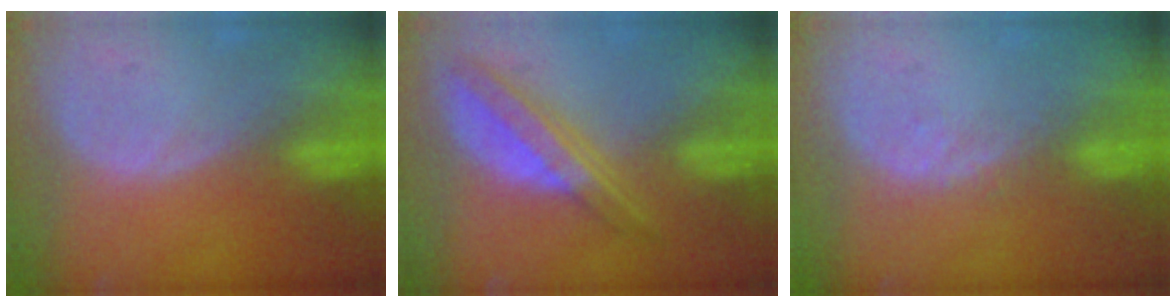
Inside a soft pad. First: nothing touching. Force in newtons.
{"total": 6.6, "press": 5.8, "slide": 3.1}
{"total": 2.2, "press": 1.6, "slide": 1.5}